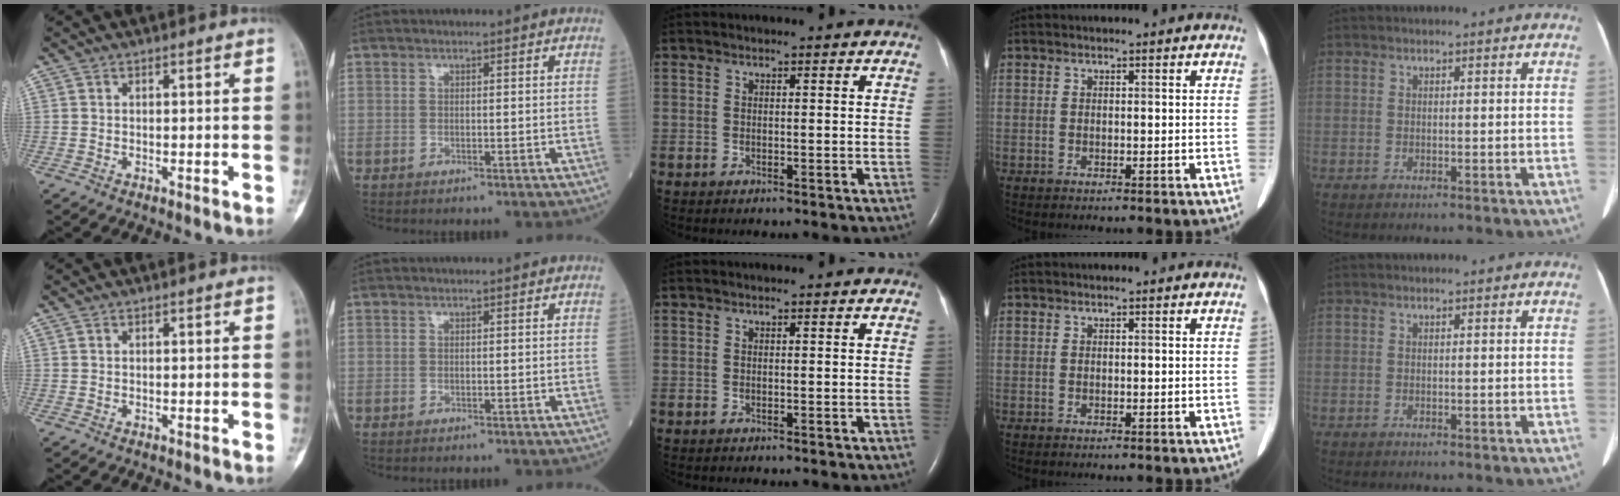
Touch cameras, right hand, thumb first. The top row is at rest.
{}